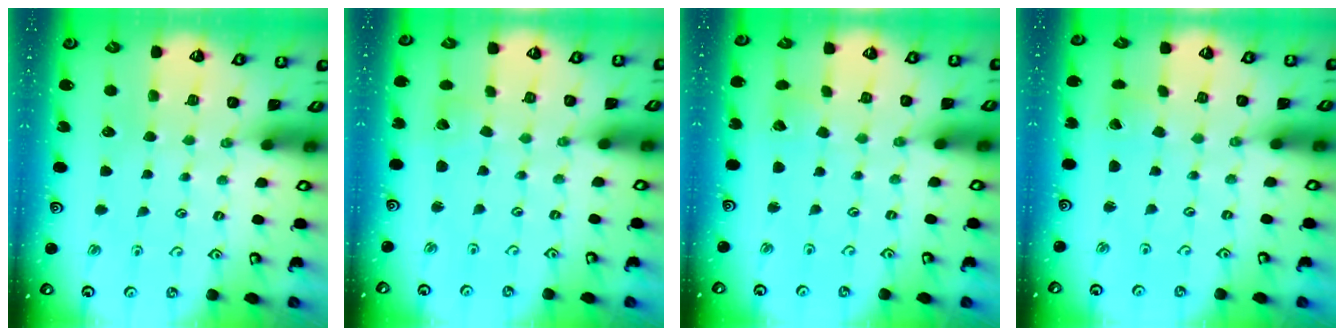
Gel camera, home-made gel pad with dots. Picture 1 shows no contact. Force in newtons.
{"total": 1.6, "press": 1.6, "slide": 0.2}
{"total": 3.7, "press": 3.7, "slide": 0.3}
{"total": 1.3, "press": 1.3, "slide": 0.1}